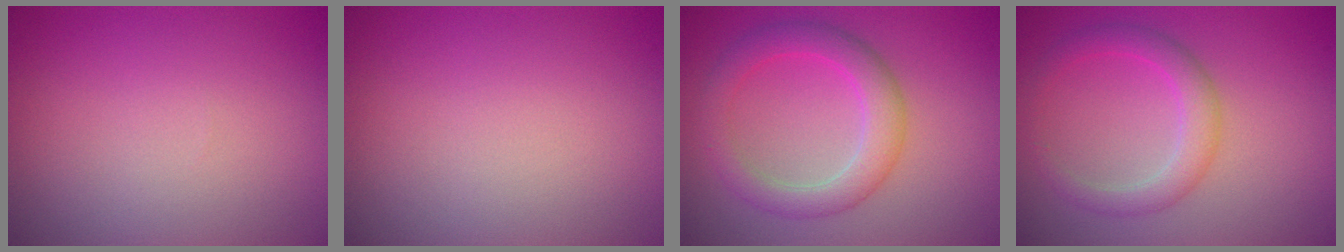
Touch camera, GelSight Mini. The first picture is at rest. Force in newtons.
{"total": 0.0}
{"total": 3.9, "press": 3.9, "slide": 0.1}
{"total": 2.8, "press": 2.8, "slide": 0.0}